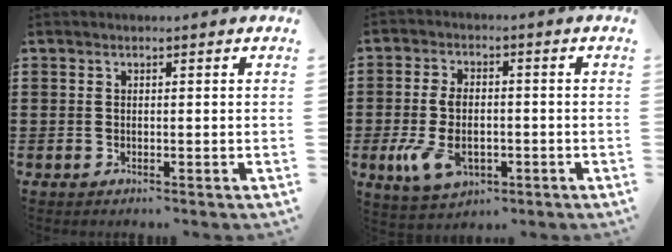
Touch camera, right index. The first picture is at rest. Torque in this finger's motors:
{"motor_torque": [1.15, -0.23, 0.93, 0.20]}